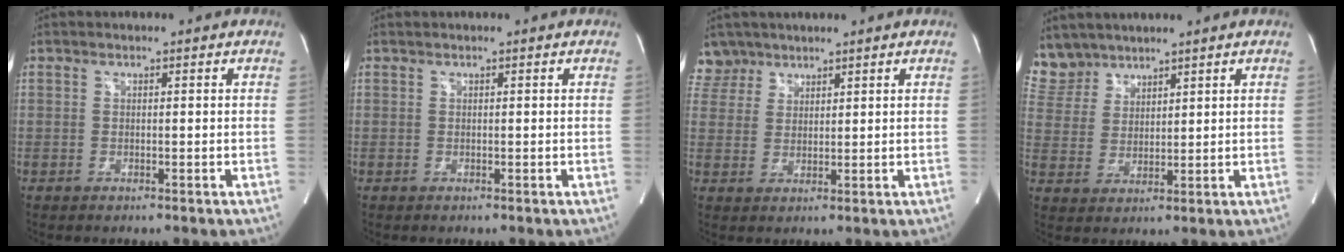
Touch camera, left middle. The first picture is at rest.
{"total": 0.0}
{"total": 4.4, "force": [3.7, 2.3, -0.5], "torque": [0.013, 0.006, 0.075]}
{"total": 6.7, "force": [6.0, 2.8, -0.1], "torque": [-0.003, 0.009, 0.134]}